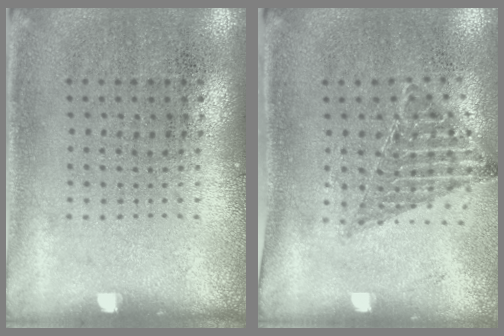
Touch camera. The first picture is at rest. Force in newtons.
{"total": 1.0, "press": 0.9, "slide": 0.4}